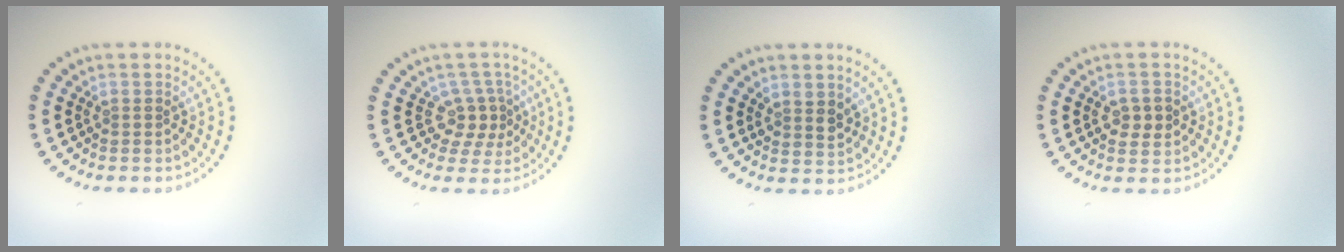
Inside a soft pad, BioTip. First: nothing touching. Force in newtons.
{"total": 2.8, "press": 2.2, "slide": 1.8}
{"total": 1.8, "press": 1.6, "slide": 0.9}
{"total": 2.2, "press": 2.2, "slide": 0.1}